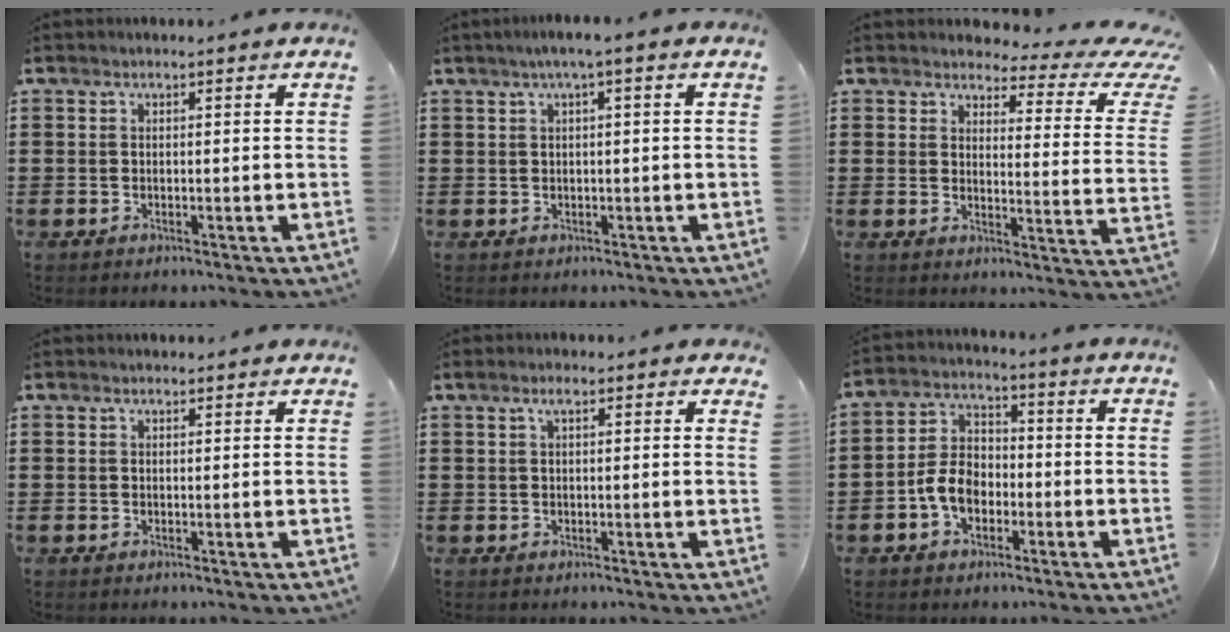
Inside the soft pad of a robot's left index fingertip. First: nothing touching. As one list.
[{"total": 1.9, "force": [0.2, 0.0, 1.9], "torque": [-0.033, -0.001, 0.002]}, {"total": 4.3, "force": [3.4, 1.2, 2.4], "torque": [-0.049, -0.025, 0.052]}, {"total": 0.6, "force": [0.5, 0.3, 0.2], "torque": [-0.006, 0.001, 0.011]}, {"total": 2.0, "force": [1.1, 0.5, 1.6], "torque": [-0.035, 0.003, 0.020]}, {"total": 6.3, "force": [-2.3, 4.2, 4.1], "torque": [-0.102, 0.007, -0.051]}]